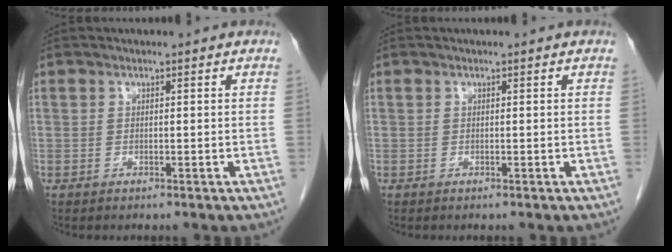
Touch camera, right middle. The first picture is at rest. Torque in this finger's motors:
{"motor_torque": [0.00, 0.00, 0.00, 0.00]}